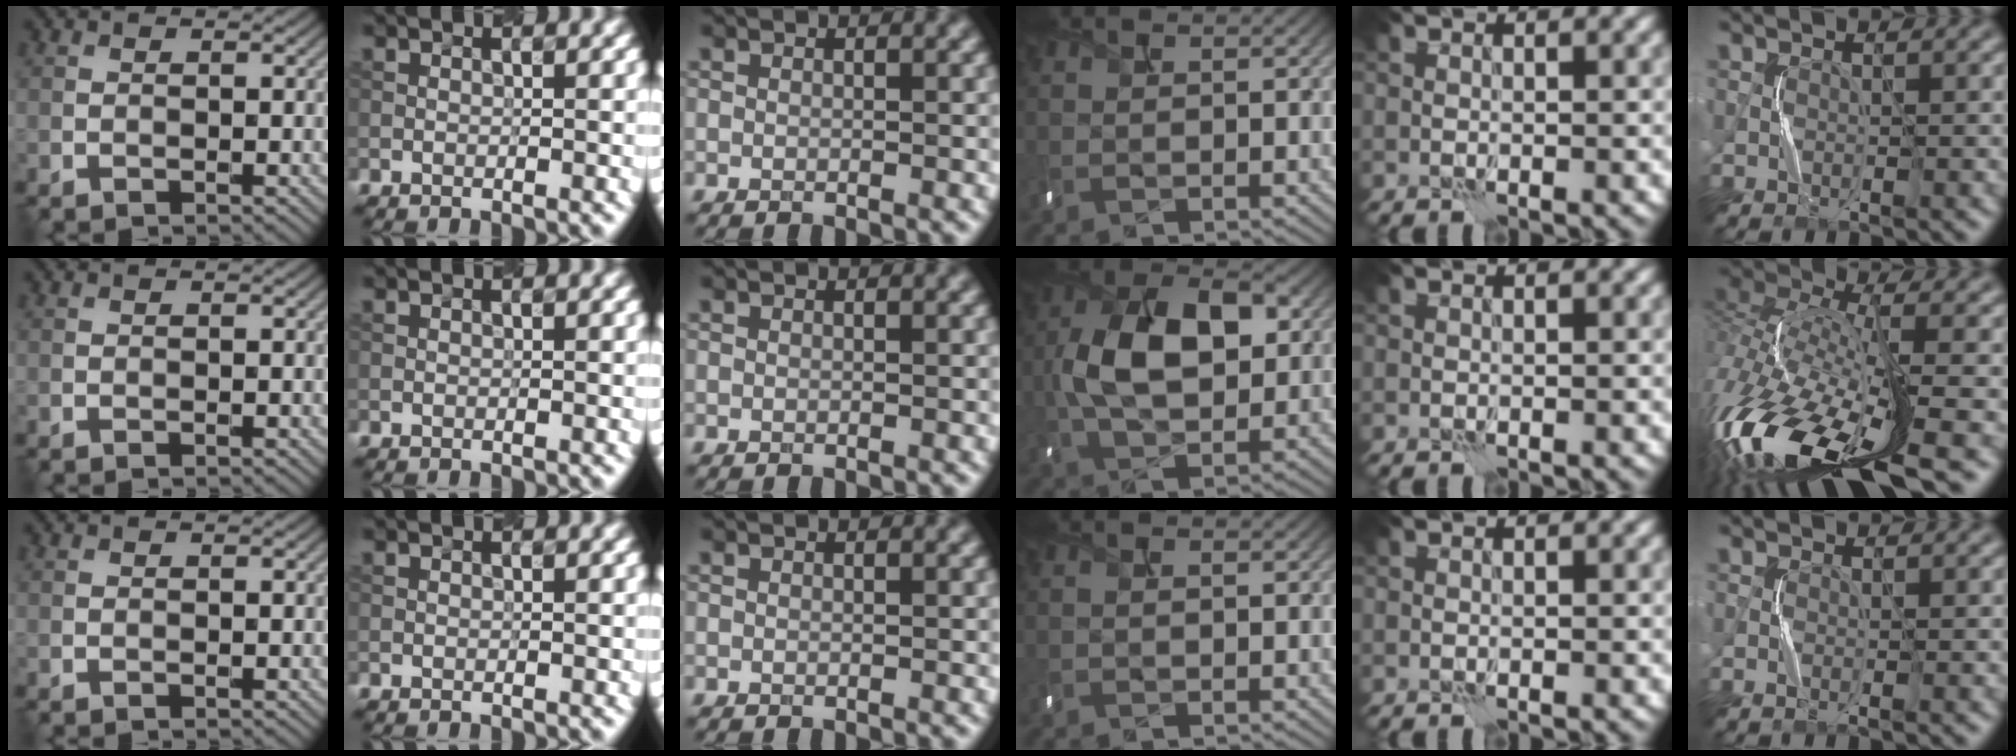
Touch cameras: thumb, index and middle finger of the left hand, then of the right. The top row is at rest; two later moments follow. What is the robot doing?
{"motion": "shake", "object": "handbell"}